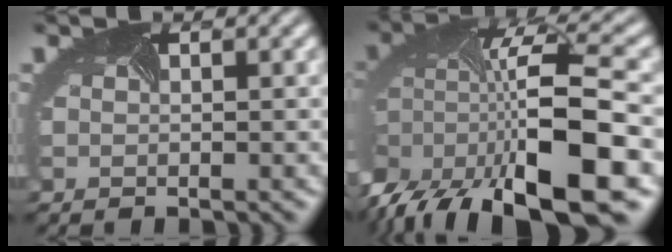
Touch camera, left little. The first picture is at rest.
{"total": 16.1, "force": [-8.0, 7.0, 12.1], "torque": [-0.239, -0.035, -0.120]}